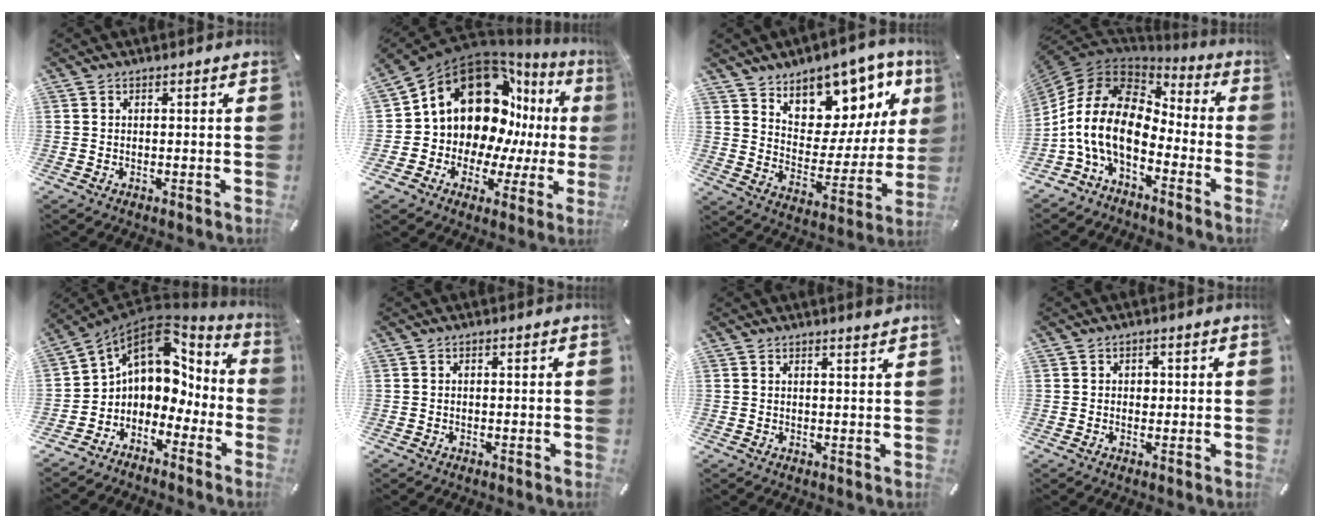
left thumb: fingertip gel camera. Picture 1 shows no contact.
{"total": 17.9, "force": [6.4, 13.6, 9.7], "torque": [-0.157, -0.073, 0.120]}
{"total": 13.0, "force": [9.2, 8.1, 4.2], "torque": [-0.047, -0.092, 0.159]}
{"total": 14.5, "force": [-4.8, 8.7, 10.6], "torque": [-0.240, 0.013, -0.096]}
{"total": 8.2, "force": [2.5, 7.0, 3.5], "torque": [-0.073, -0.027, 0.047]}
{"total": 0.0}
{"total": 1.3, "force": [1.3, -0.2, 0.3], "torque": [-0.007, -0.007, 0.023]}
{"total": 1.5, "force": [0.0, 1.3, 0.7], "torque": [0.000, -0.001, -0.005]}